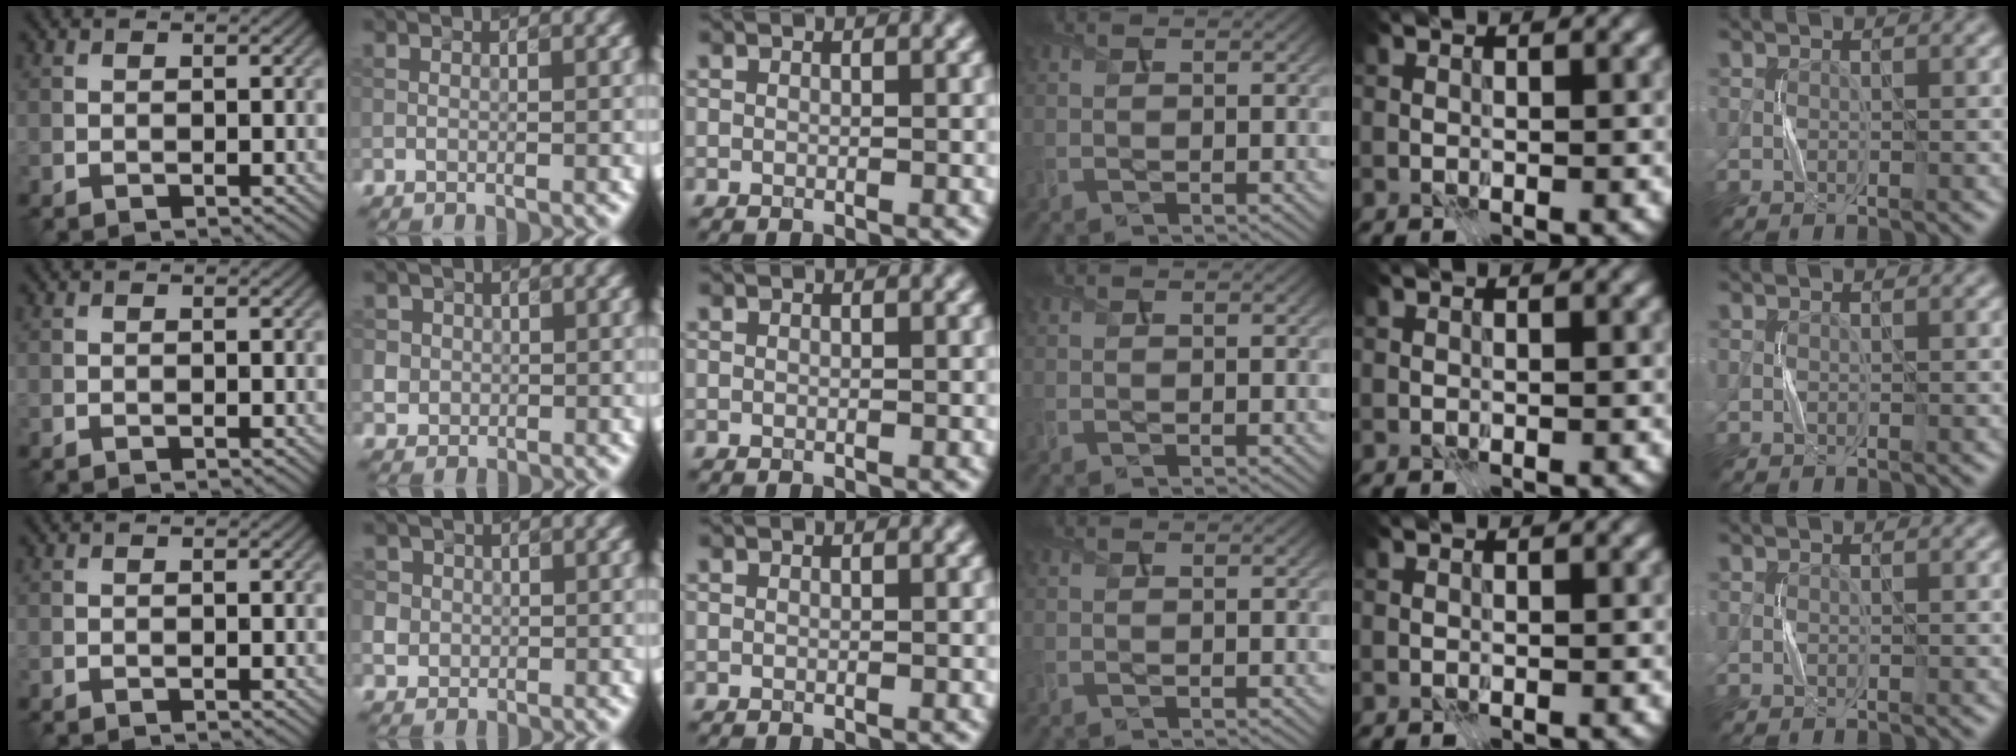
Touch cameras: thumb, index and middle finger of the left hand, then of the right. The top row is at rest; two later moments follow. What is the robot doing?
{"motion": "press", "object": "calculator"}